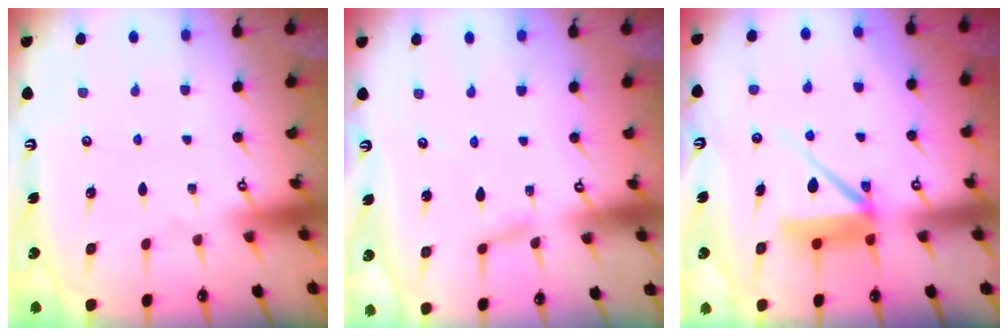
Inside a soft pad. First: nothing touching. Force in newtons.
{"total": 2.4, "press": 2.4, "slide": 0.1}
{"total": 8.9, "press": 8.9, "slide": 0.9}